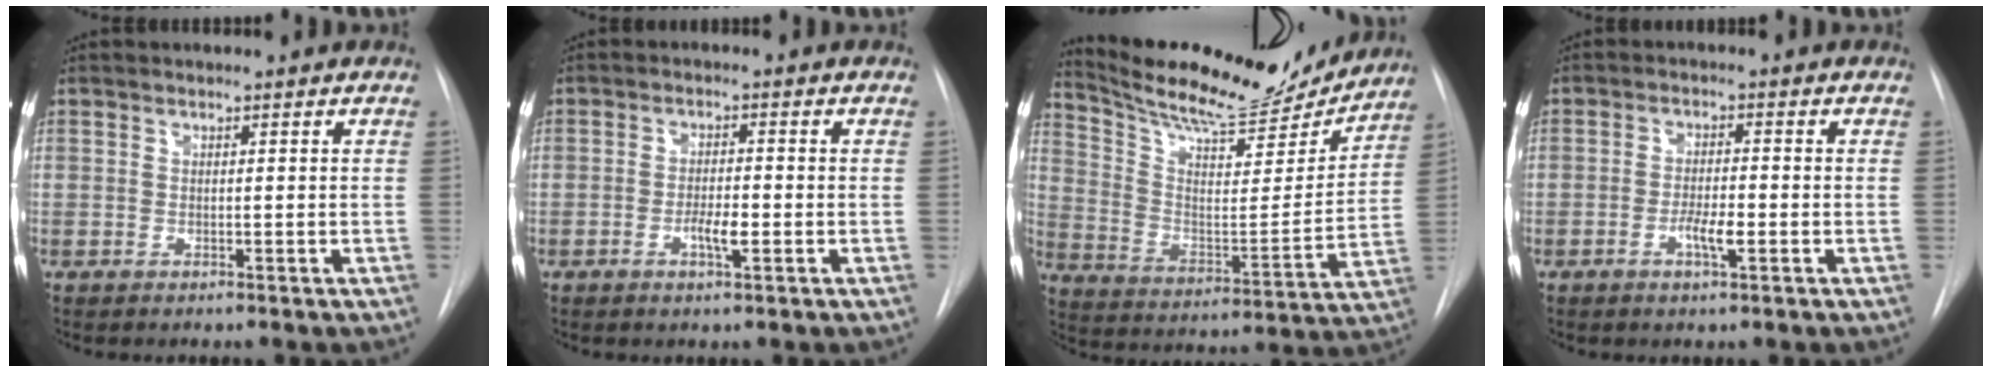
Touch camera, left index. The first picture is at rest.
{"total": 3.3, "force": [-1.8, 0.6, 2.7], "torque": [-0.048, -0.005, -0.028]}
{"total": 18.8, "force": [17.8, 3.4, 5.4], "torque": [-0.099, -0.037, 0.271]}
{"total": 3.7, "force": [-2.0, 0.6, 3.0], "torque": [-0.055, -0.005, -0.032]}